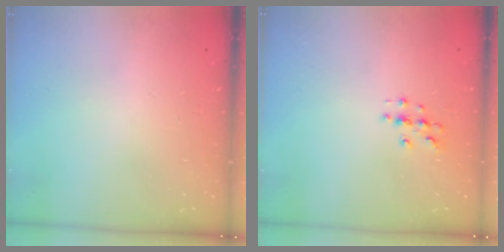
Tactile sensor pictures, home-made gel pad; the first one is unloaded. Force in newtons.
{"total": 3.0, "press": 3.0, "slide": 0.3}